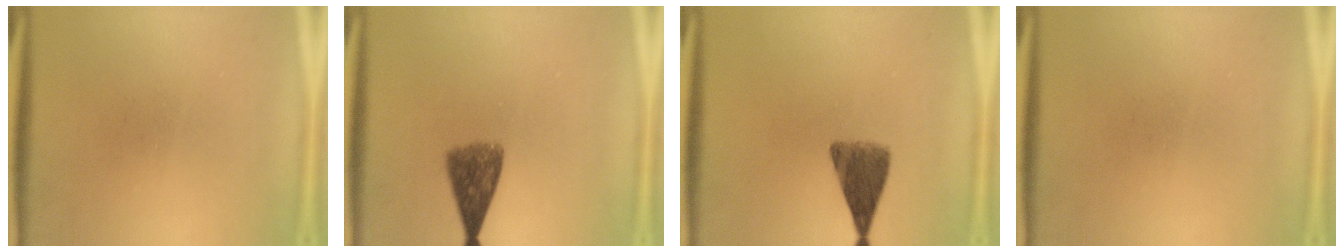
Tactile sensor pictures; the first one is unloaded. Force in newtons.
{"total": 6.1}
{"total": 6.4}
{"total": 0.0}